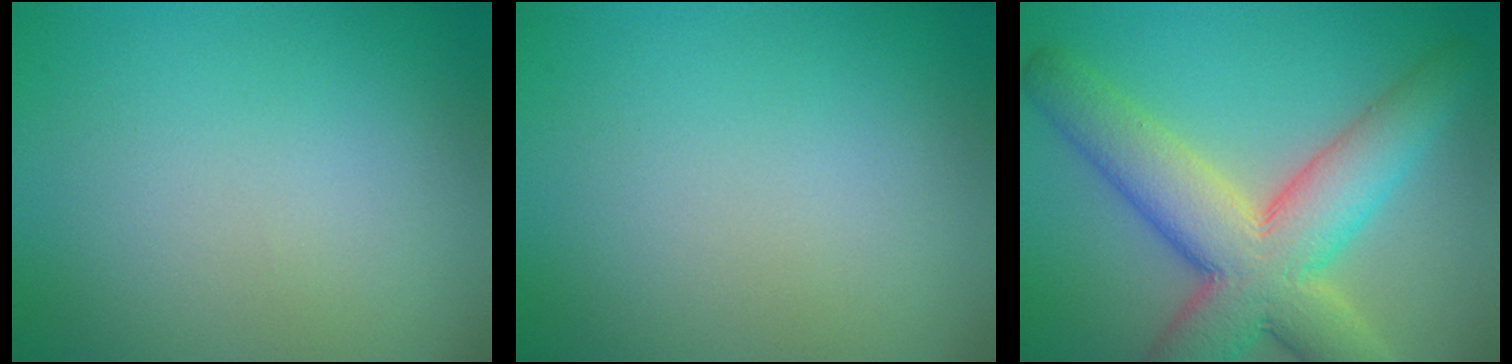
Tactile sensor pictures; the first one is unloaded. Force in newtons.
{"total": 0.0}
{"total": 10.2, "press": 10.2, "slide": 0.7}